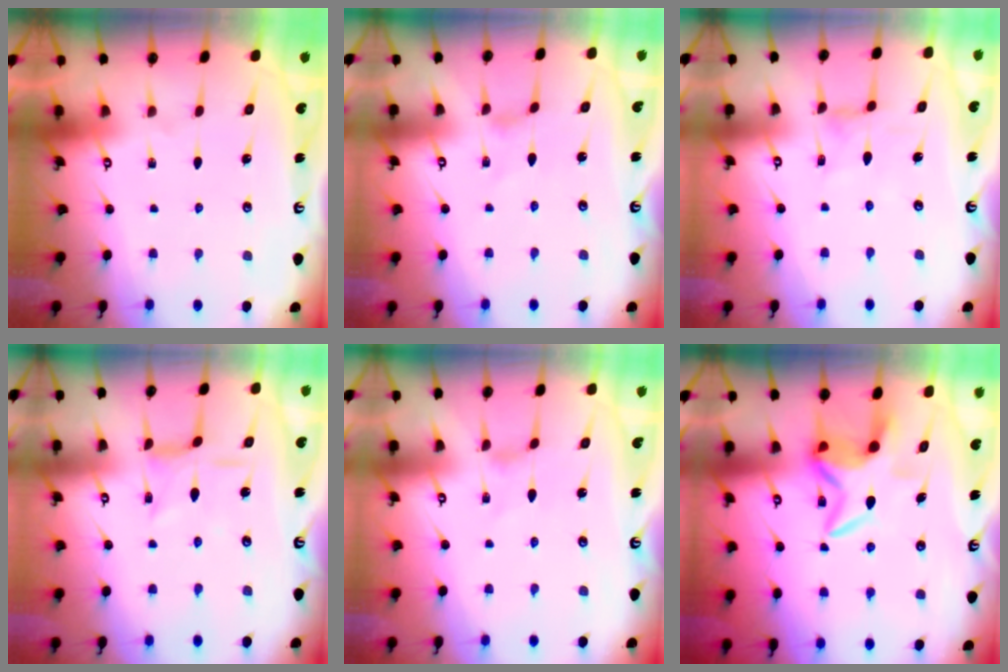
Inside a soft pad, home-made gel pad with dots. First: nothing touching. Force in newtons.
{"total": 0.0}
{"total": 1.7, "press": 1.7, "slide": 0.3}
{"total": 2.3, "press": 2.3, "slide": 0.2}
{"total": 0.0}
{"total": 7.3, "press": 7.3, "slide": 0.5}